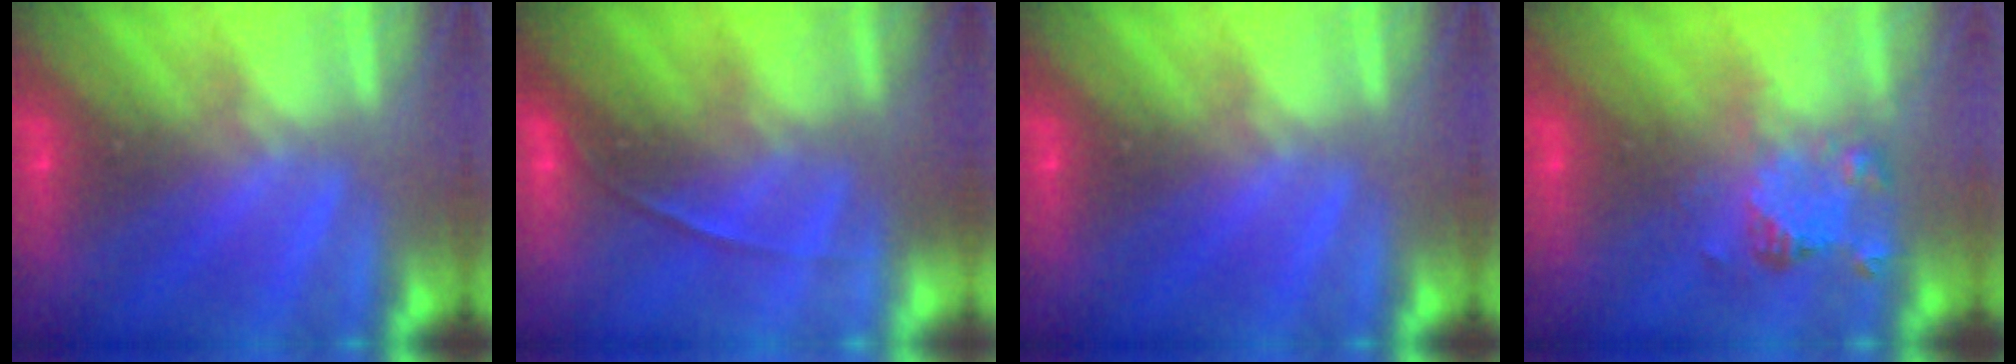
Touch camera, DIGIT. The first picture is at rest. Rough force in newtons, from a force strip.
{"total": 1.8}
{"total": 0.0}
{"total": 2.4}